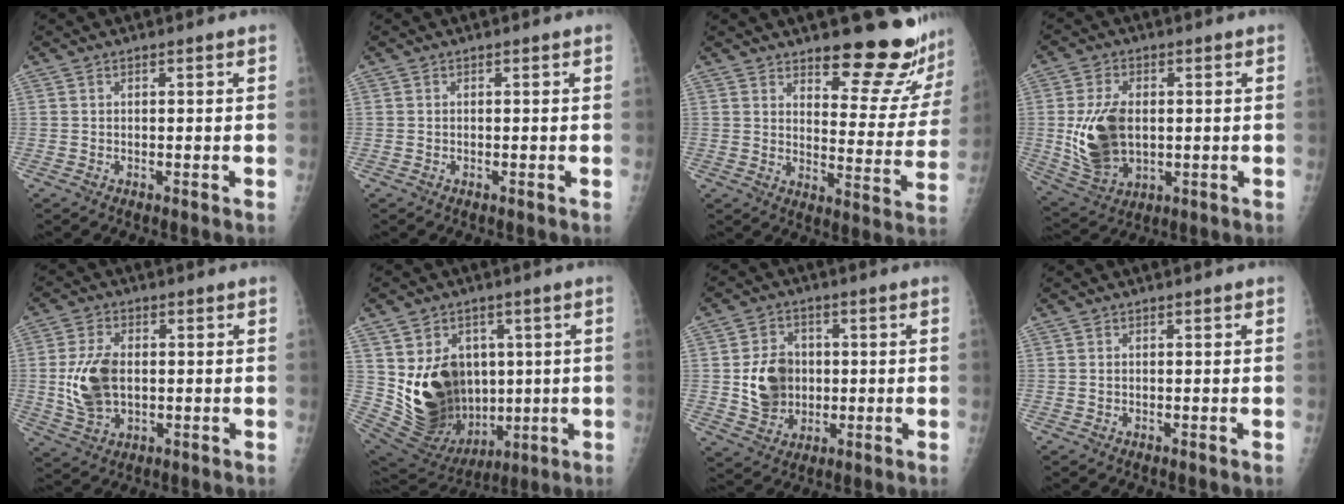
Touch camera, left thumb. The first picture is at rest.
{"total": 0.0}
{"total": 17.0, "force": [14.8, 4.2, 7.3], "torque": [-0.051, -0.139, 0.188]}
{"total": 12.7, "force": [0.1, 8.1, 9.8], "torque": [-0.177, -0.009, 0.018]}
{"total": 9.8, "force": [0.0, 6.2, 7.6], "torque": [-0.144, -0.001, 0.008]}
{"total": 19.6, "force": [1.4, 15.1, 12.3], "torque": [-0.180, -0.014, 0.062]}
{"total": 10.1, "force": [0.1, 8.4, 5.7], "torque": [-0.069, -0.002, 0.007]}
{"total": 0.5, "force": [0.0, 0.4, 0.3], "torque": [-0.005, 0.000, 0.000]}